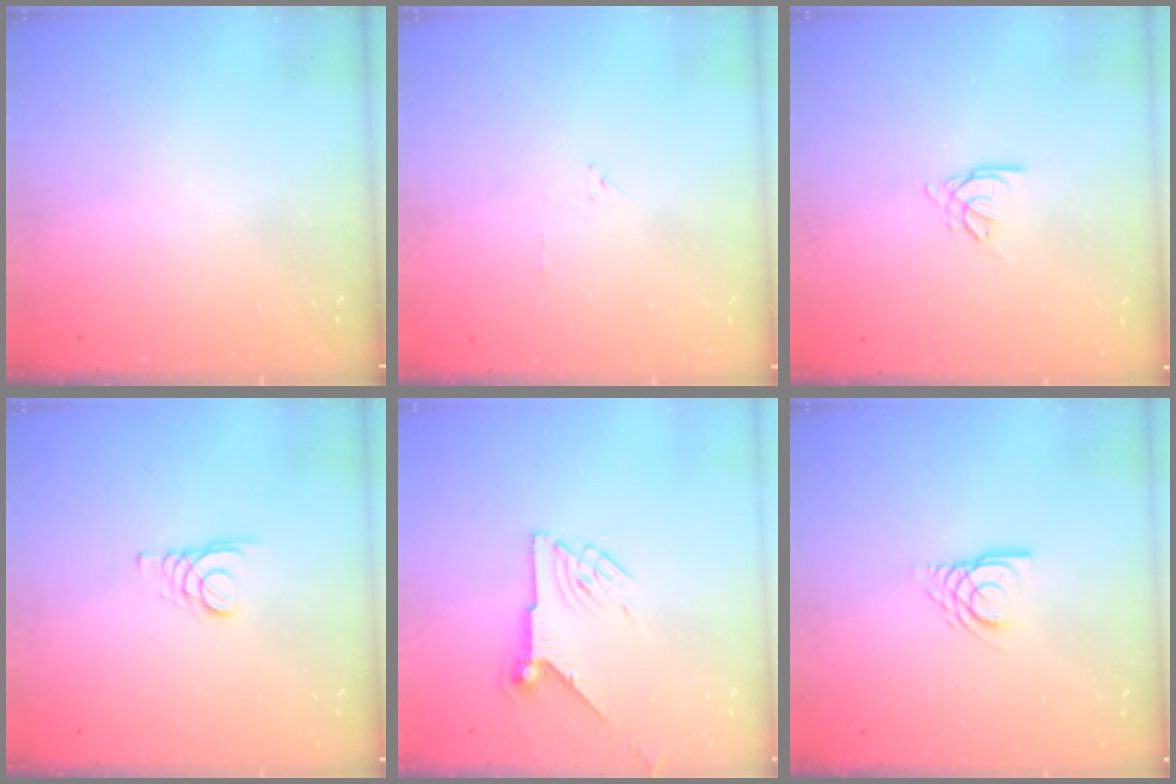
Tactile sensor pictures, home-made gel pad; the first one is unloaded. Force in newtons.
{"total": 4.7, "press": 4.7, "slide": 0.2}
{"total": 0.9, "press": 0.8, "slide": 0.2}
{"total": 1.8, "press": 1.8, "slide": 0.2}
{"total": 8.0, "press": 8.0, "slide": 0.5}
{"total": 6.1, "press": 6.0, "slide": 0.5}